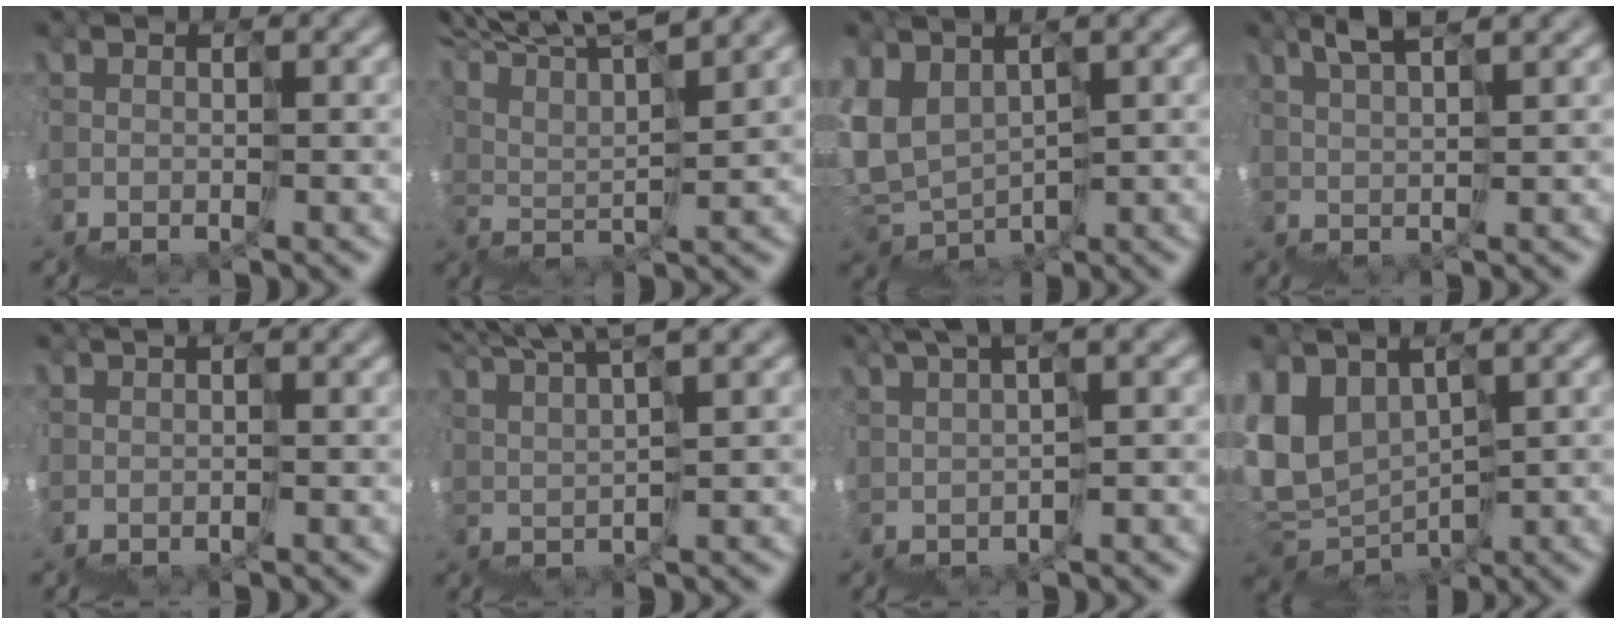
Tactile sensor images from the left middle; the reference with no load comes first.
{"total": 9.5, "force": [9.0, 0.7, 3.0], "torque": [-0.066, 0.034, 0.137]}
{"total": 3.9, "force": [-0.3, 3.5, 1.8], "torque": [-0.032, 0.003, 0.005]}
{"total": 2.9, "force": [2.9, -0.3, 0.5], "torque": [-0.018, 0.027, 0.053]}
{"total": 0.7, "force": [0.5, 0.0, 0.4], "torque": [0.003, 0.003, 0.012]}
{"total": 6.0, "force": [5.7, 0.0, 2.0], "torque": [-0.044, 0.028, 0.095]}
{"total": 3.3, "force": [2.8, 0.0, 1.8], "torque": [-0.046, 0.019, 0.049]}
{"total": 5.4, "force": [1.8, 4.4, 2.7], "torque": [-0.058, 0.009, 0.049]}